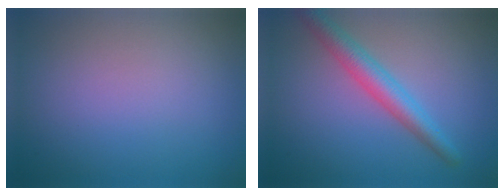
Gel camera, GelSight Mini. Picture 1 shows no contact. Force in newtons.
{"total": 3.7, "press": 3.7, "slide": 0.1}